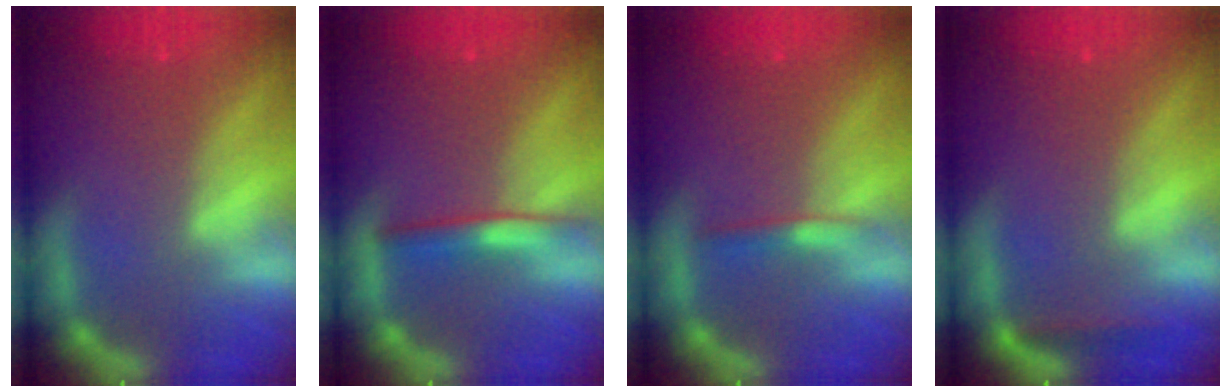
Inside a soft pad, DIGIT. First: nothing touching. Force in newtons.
{"total": 2.5}
{"total": 1.4}
{"total": 1.4}